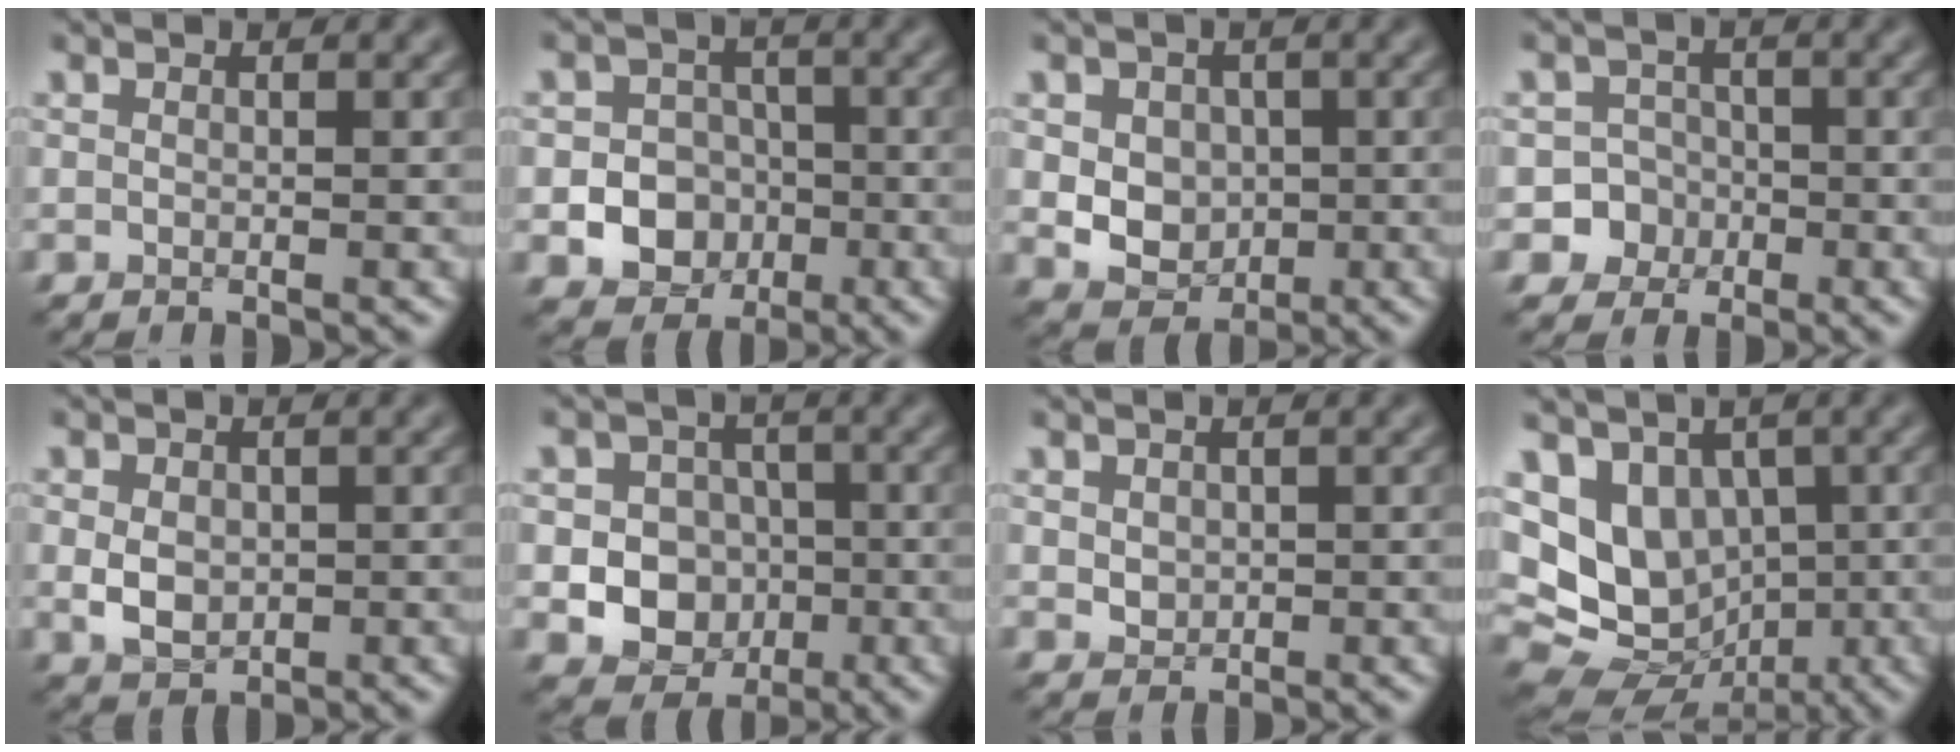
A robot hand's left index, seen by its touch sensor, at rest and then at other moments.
{"total": 7.8, "force": [-2.7, 6.8, 2.8], "torque": [-0.023, -0.010, -0.066]}
{"total": 5.2, "force": [0.4, 4.3, 2.8], "torque": [-0.038, 0.008, 0.000]}
{"total": 4.9, "force": [-2.2, 4.4, 0.2], "torque": [0.024, 0.000, -0.053]}
{"total": 2.8, "force": [-0.2, 2.1, 1.8], "torque": [-0.040, -0.004, -0.005]}
{"total": 9.1, "force": [-2.0, 8.2, 3.2], "torque": [-0.037, 0.005, -0.061]}
{"total": 1.2, "force": [0.2, 1.0, 0.6], "torque": [-0.014, -0.004, 0.009]}
{"total": 10.3, "force": [0.5, 8.6, 5.6], "torque": [-0.104, -0.002, 0.004]}